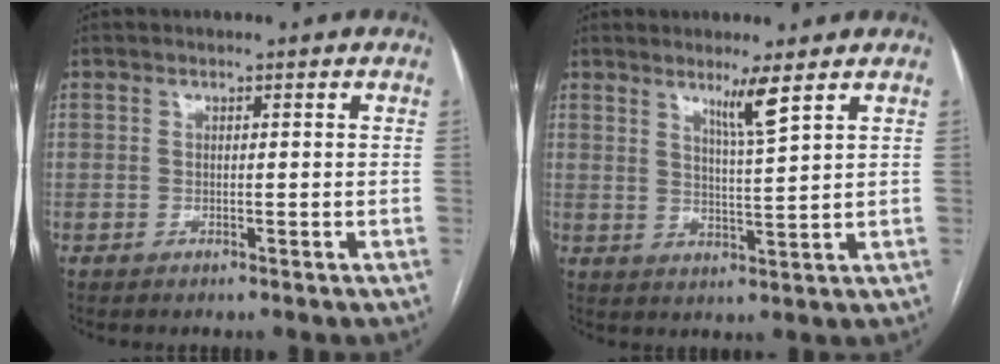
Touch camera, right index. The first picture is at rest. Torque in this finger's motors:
{"motor_torque": [0.19, 0.17, 0.10, 0.06]}